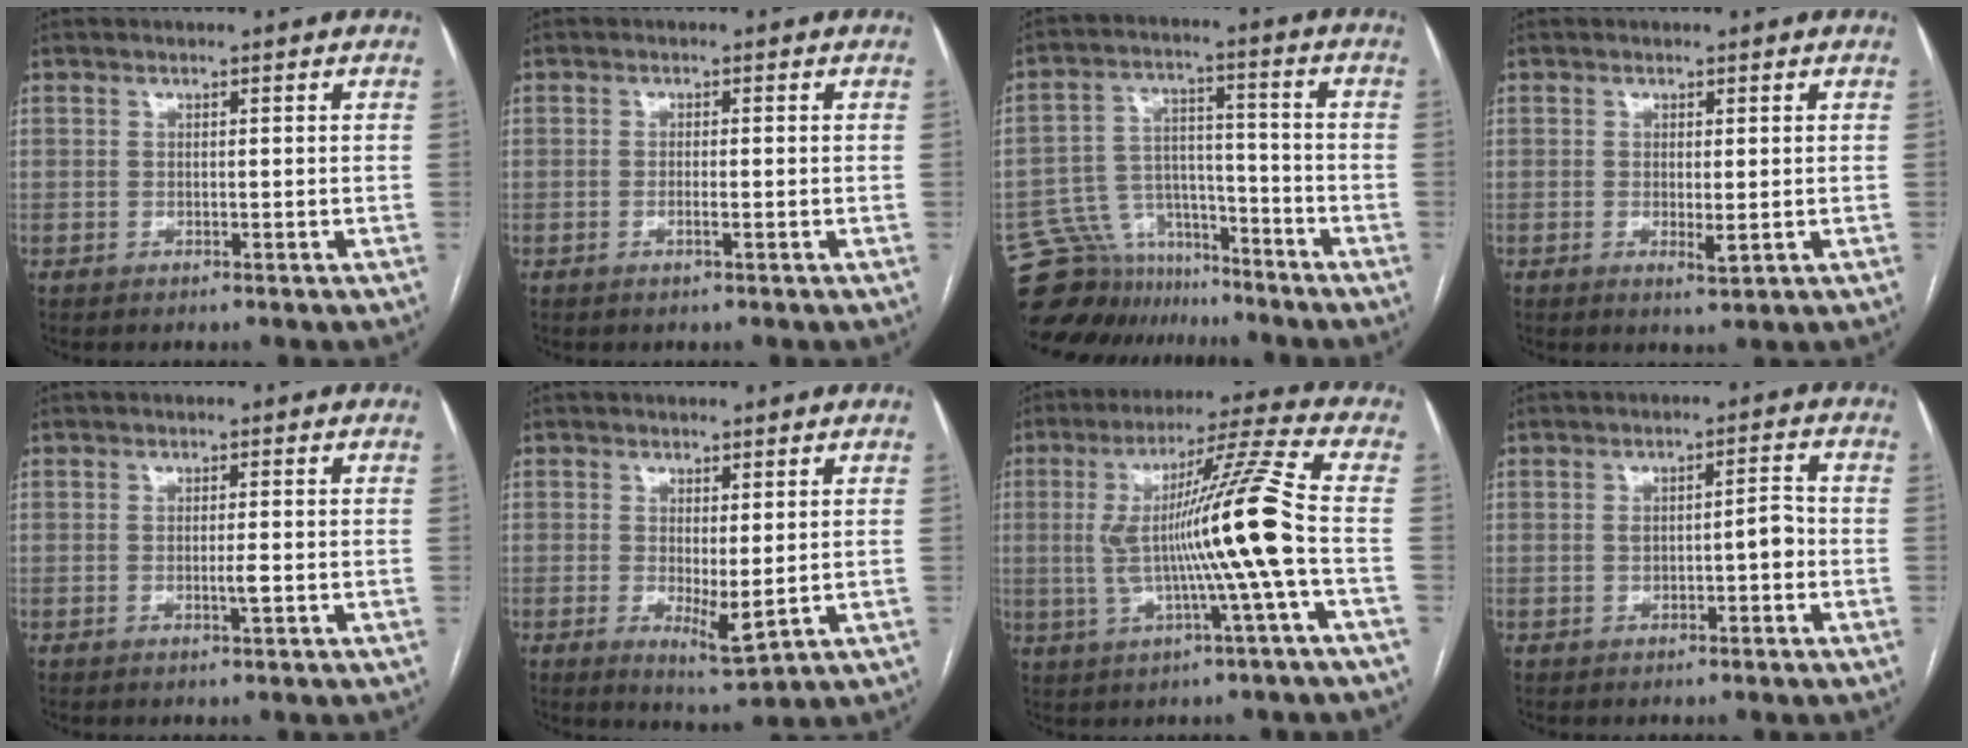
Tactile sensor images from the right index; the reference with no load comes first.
{"total": 1.4, "force": [-0.5, 0.0, 1.2], "torque": [-0.024, 0.000, -0.010]}
{"total": 11.6, "force": [-10.5, 5.0, 0.0], "torque": [-0.002, 0.056, -0.175]}
{"total": 1.9, "force": [-0.3, 0.4, 1.9], "torque": [-0.030, -0.007, -0.001]}
{"total": 1.4, "force": [-0.4, -0.2, 1.3], "torque": [-0.026, -0.003, -0.005]}
{"total": 4.5, "force": [-0.2, 1.1, 4.3], "torque": [-0.070, -0.014, 0.006]}
{"total": 14.1, "force": [-1.3, -2.2, 13.9], "torque": [-0.245, 0.006, -0.024]}
{"total": 3.6, "force": [-0.7, 1.0, 3.3], "torque": [-0.052, 0.017, -0.007]}